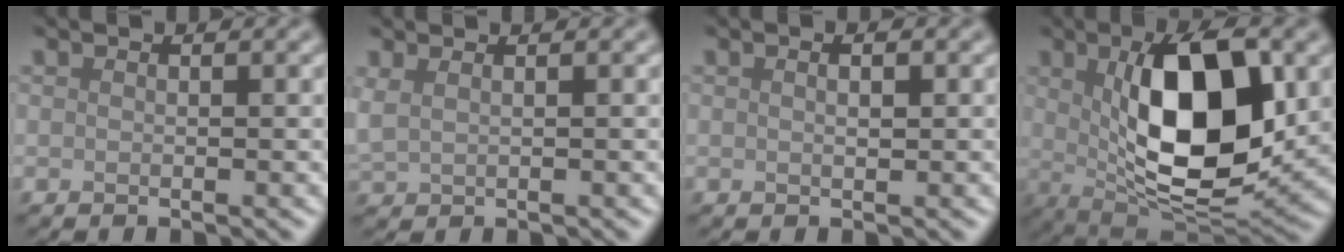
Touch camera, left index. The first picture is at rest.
{"total": 1.6, "force": [1.0, 0.7, 1.0], "torque": [-0.024, 0.007, 0.021]}
{"total": 1.2, "force": [0.2, 0.3, 1.1], "torque": [-0.014, -0.002, 0.004]}
{"total": 12.0, "force": [1.6, 5.0, 10.8], "torque": [-0.175, 0.000, 0.028]}